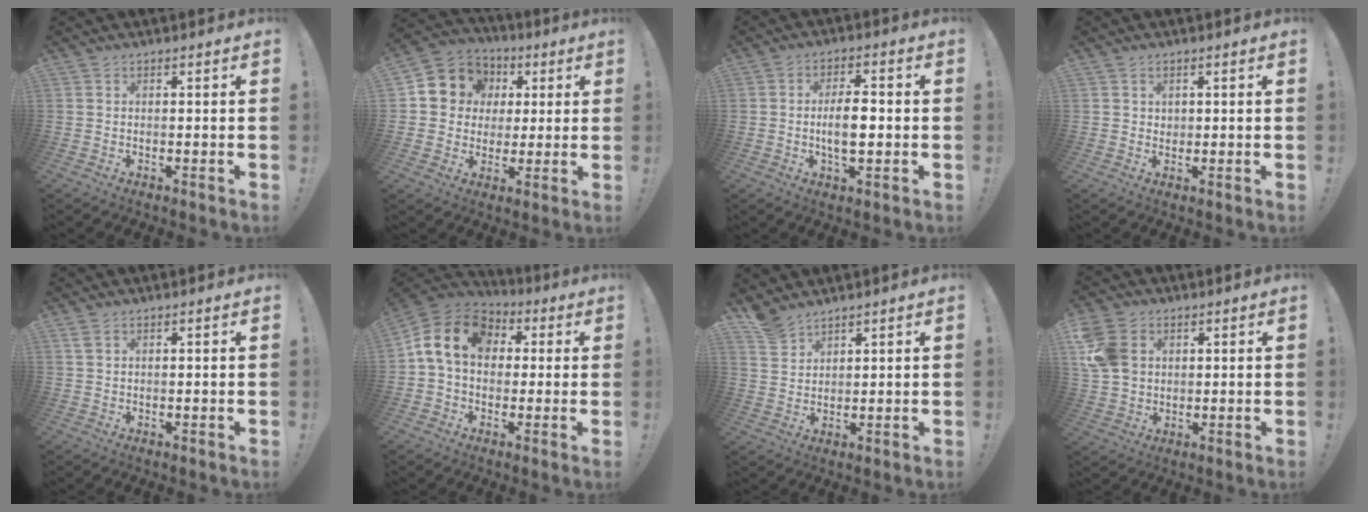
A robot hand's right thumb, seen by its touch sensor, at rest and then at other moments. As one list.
[{"total": 9.3, "force": [2.5, 8.6, 2.4], "torque": [-0.038, -0.013, 0.055]}, {"total": 7.8, "force": [-1.1, 3.2, 7.0], "torque": [-0.132, 0.003, -0.025]}, {"total": 1.3, "force": [0.7, 1.1, 0.3], "torque": [0.004, -0.004, 0.011]}, {"total": 2.1, "force": [1.2, 0.9, 1.5], "torque": [-0.027, 0.000, 0.021]}, {"total": 14.5, "force": [3.3, 10.5, 9.5], "torque": [-0.165, 0.011, 0.064]}, {"total": 5.8, "force": [5.0, 2.4, 1.5], "torque": [-0.028, -0.032, 0.098]}, {"total": 11.3, "force": [3.1, 9.0, 6.2], "torque": [-0.129, 0.000, 0.064]}]